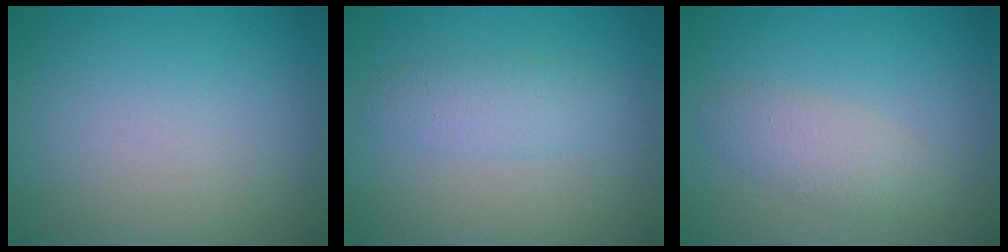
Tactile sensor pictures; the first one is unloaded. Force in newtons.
{"total": 2.3, "press": 2.3, "slide": 0.1}
{"total": 2.4, "press": 2.4, "slide": 0.2}